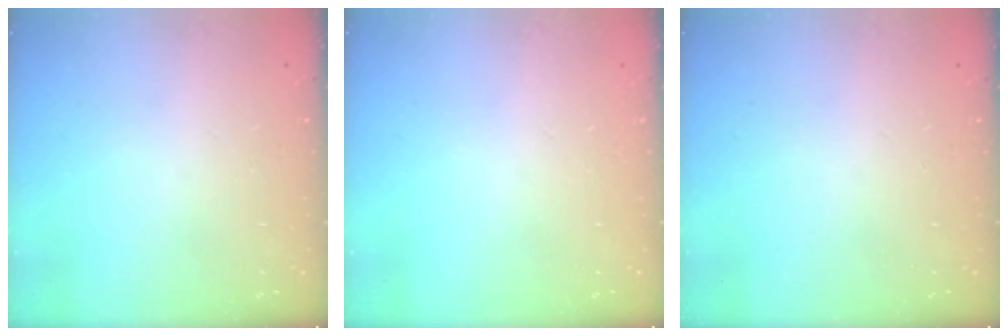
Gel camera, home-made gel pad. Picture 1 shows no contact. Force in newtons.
{"total": 0.0}
{"total": 0.0}